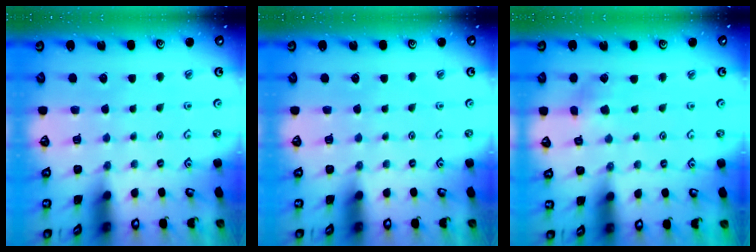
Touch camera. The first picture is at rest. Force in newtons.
{"total": 0.0}
{"total": 2.9, "press": 2.9, "slide": 0.1}